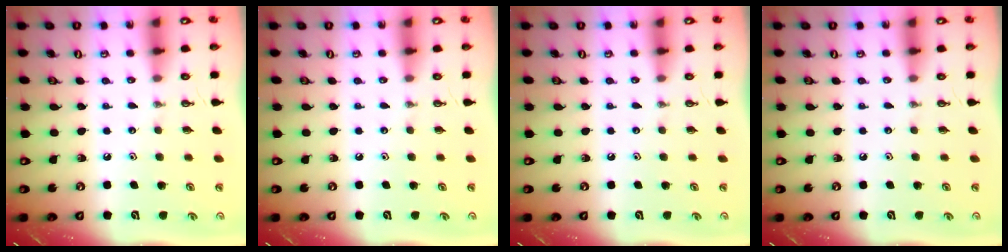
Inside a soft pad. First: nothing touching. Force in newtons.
{"total": 0.0}
{"total": 0.0}
{"total": 0.0}